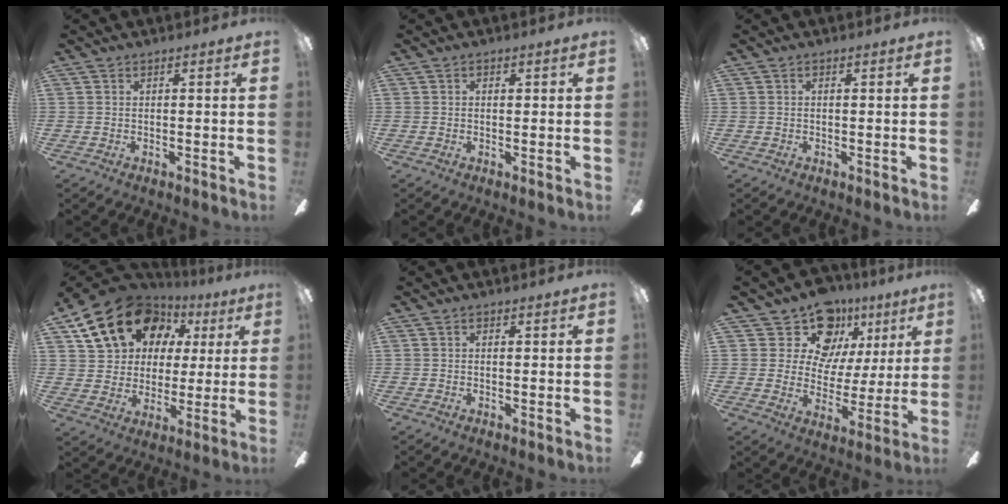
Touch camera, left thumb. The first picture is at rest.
{"total": 0.9, "force": [0.1, 0.7, 0.6], "torque": [-0.004, 0.002, 0.000]}
{"total": 0.0}
{"total": 19.6, "force": [9.0, 15.1, 8.7], "torque": [-0.152, -0.030, 0.172]}
{"total": 0.7, "force": [0.1, 0.4, 0.6], "torque": [-0.010, 0.004, 0.001]}
{"total": 14.7, "force": [9.1, 10.2, 5.3], "torque": [-0.095, -0.051, 0.170]}